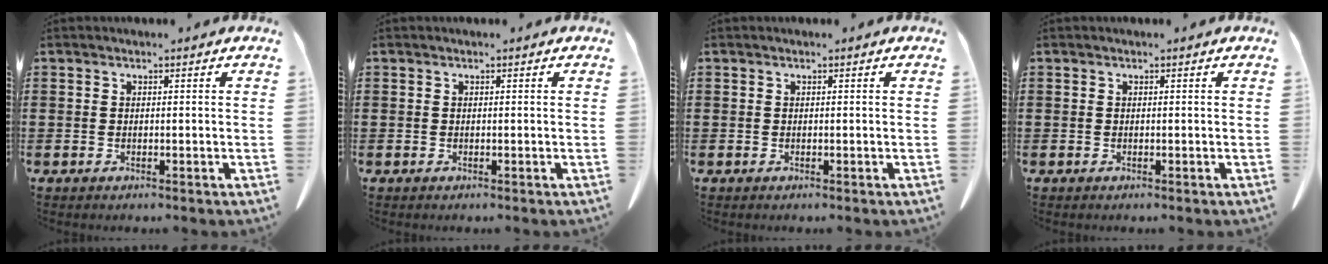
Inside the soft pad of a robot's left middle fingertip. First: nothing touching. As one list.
[{"total": 0.0}, {"total": 0.0}, {"total": 0.0}]